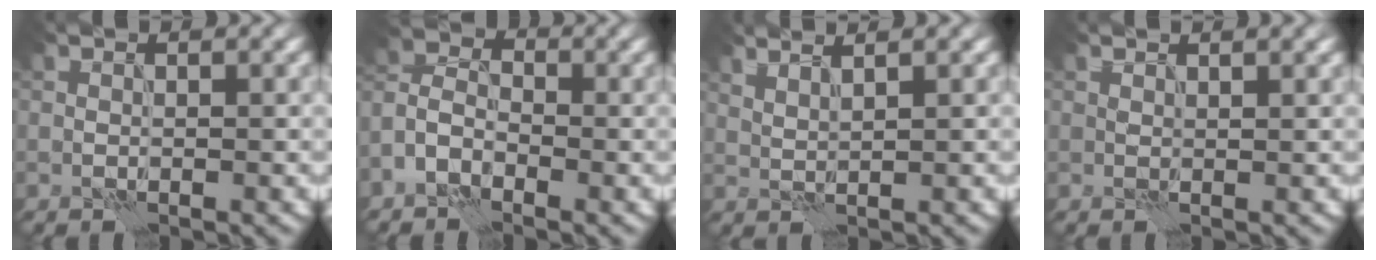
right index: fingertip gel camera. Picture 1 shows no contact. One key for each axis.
{"total": 3.6, "fx": -2.4, "fy": 2.2, "fz": 1.5, "tx": -0.035, "ty": 0.006, "tz": -0.055}
{"total": 2.7, "fx": 2.1, "fy": 0.8, "fz": 1.5, "tx": -0.014, "ty": 0.007, "tz": 0.023}
{"total": 1.6, "fx": 1.1, "fy": 0.6, "fz": 1.0, "tx": -0.007, "ty": 0.003, "tz": 0.011}